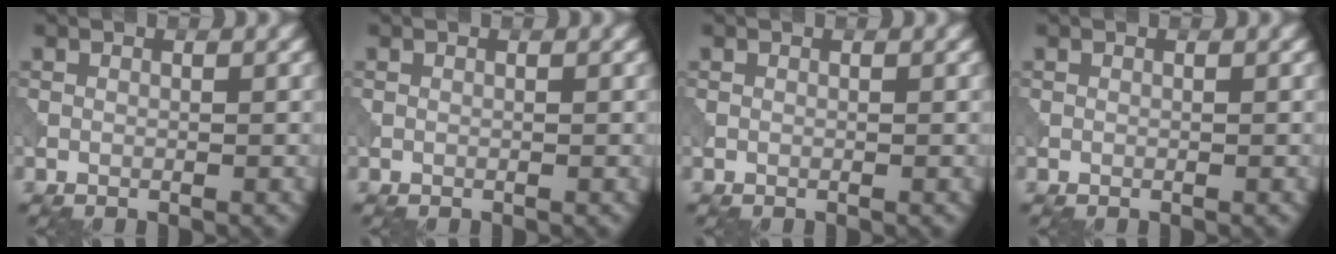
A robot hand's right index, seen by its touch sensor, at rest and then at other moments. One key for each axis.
{"total": 0.0}
{"total": 0.0}
{"total": 0.0}